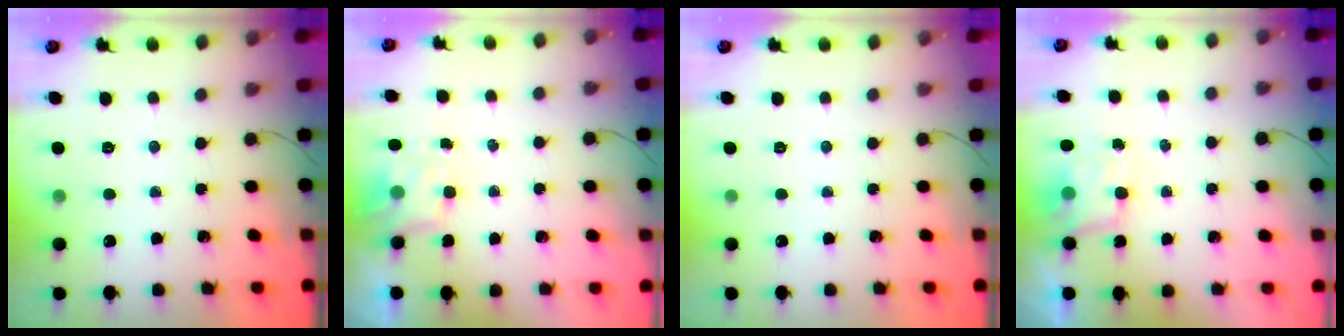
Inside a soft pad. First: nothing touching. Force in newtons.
{"total": 3.6, "press": 3.5, "slide": 0.9}
{"total": 0.0}
{"total": 6.1, "press": 6.1, "slide": 0.2}